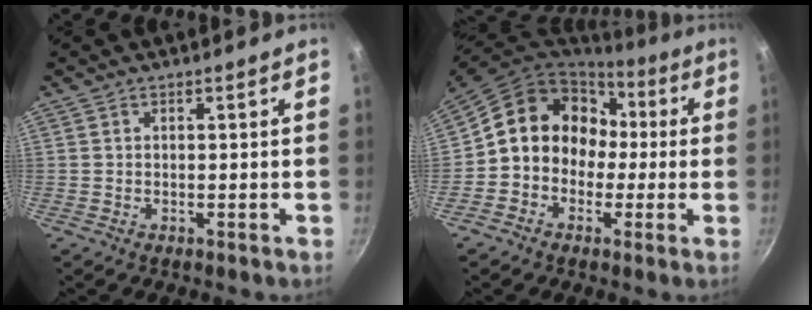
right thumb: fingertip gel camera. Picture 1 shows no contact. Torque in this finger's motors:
{"motor_torque": [-0.50, 1.55, 0.12, 0.21, 0.15]}